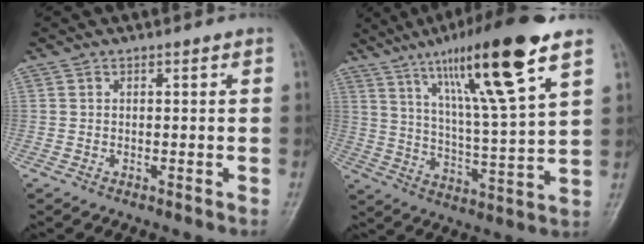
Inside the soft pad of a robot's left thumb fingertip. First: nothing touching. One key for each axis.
{"total": 19.8, "fx": 11.6, "fy": 2.0, "fz": 16.0, "tx": -0.259, "ty": -0.043, "tz": 0.196}